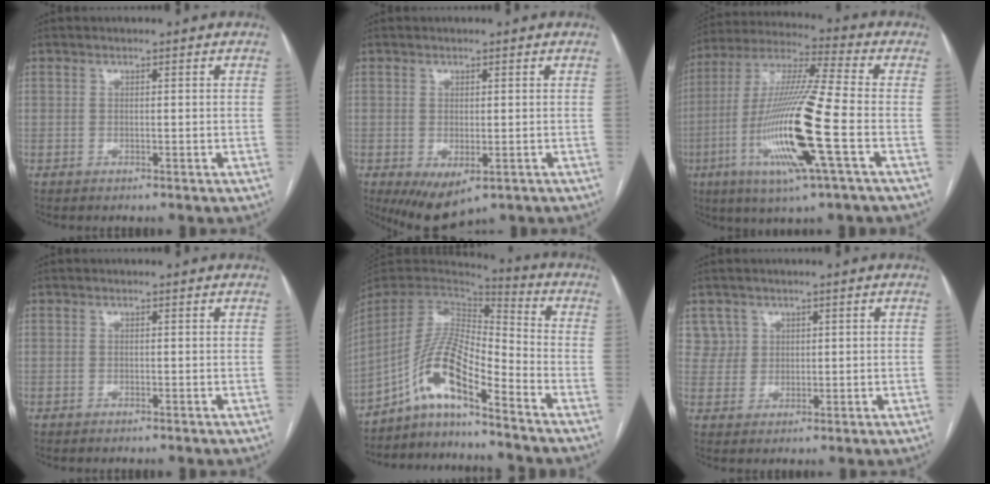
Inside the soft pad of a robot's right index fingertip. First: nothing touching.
{"total": 5.8, "force": [-2.3, 2.8, 4.6], "torque": [-0.071, -0.017, -0.021]}
{"total": 18.4, "force": [-5.3, 0.2, 17.7], "torque": [-0.362, -0.018, -0.106]}
{"total": 0.0}
{"total": 11.6, "force": [-7.5, 1.6, 8.8], "torque": [-0.174, 0.016, -0.139]}
{"total": 3.3, "force": [1.7, 2.8, -0.4], "torque": [0.020, 0.007, 0.028]}